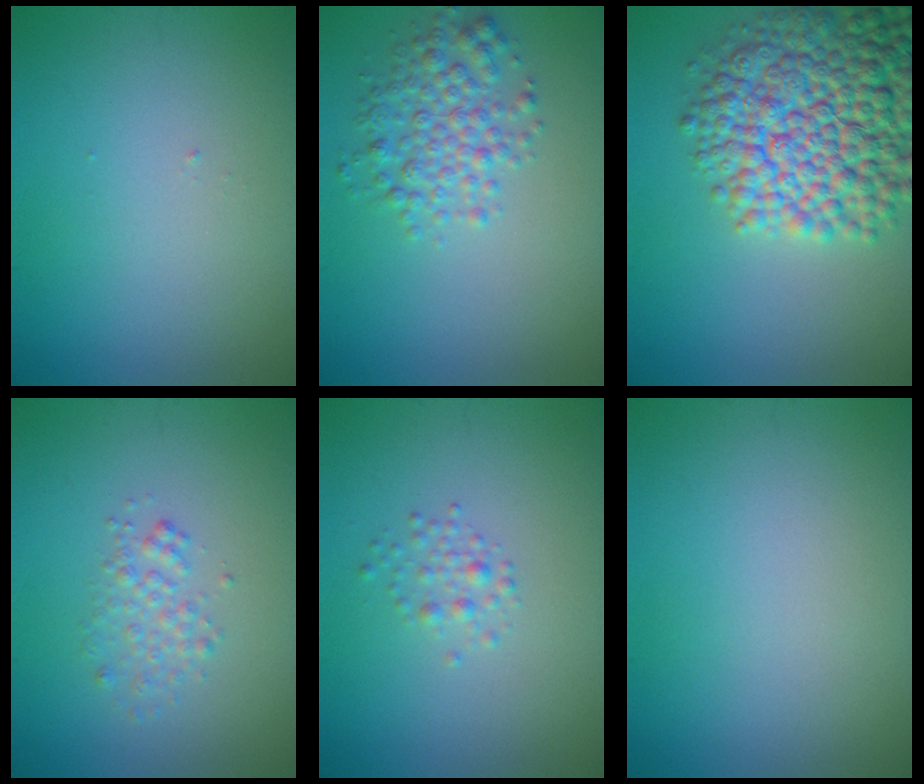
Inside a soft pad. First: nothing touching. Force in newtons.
{"total": 3.6, "press": 3.6, "slide": 0.0}
{"total": 11.7, "press": 11.7, "slide": 0.5}
{"total": 1.8, "press": 1.8, "slide": 0.0}
{"total": 1.3, "press": 1.3, "slide": 0.0}
{"total": 0.0}